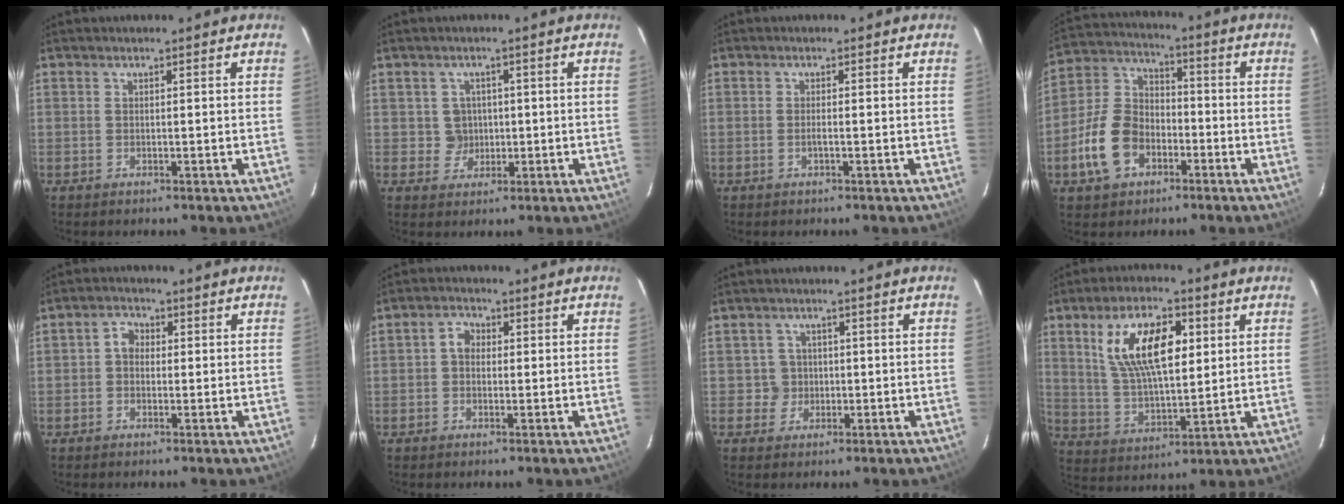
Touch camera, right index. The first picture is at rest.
{"total": 3.5, "force": [0.2, 3.5, 0.1], "torque": [-0.001, 0.014, 0.010]}
{"total": 1.0, "force": [-0.4, -0.1, 1.0], "torque": [-0.019, 0.002, -0.006]}
{"total": 12.2, "force": [-5.1, 8.6, 7.0], "torque": [-0.158, 0.024, -0.092]}
{"total": 2.9, "force": [0.0, 2.5, 1.4], "torque": [-0.026, 0.013, -0.004]}
{"total": 2.9, "force": [0.1, 2.5, 1.6], "torque": [-0.029, 0.013, -0.002]}
{"total": 3.0, "force": [-0.1, 3.0, -0.2], "torque": [0.011, 0.016, 0.002]}
{"total": 14.1, "force": [4.8, 6.1, 11.7], "torque": [-0.219, 0.014, 0.094]}